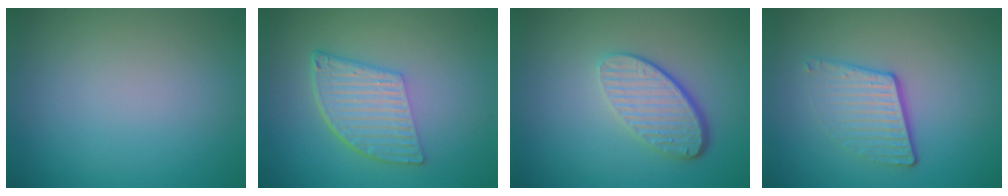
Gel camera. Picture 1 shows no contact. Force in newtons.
{"total": 5.9, "press": 3.9, "slide": 4.4}
{"total": 4.4, "press": 3.1, "slide": 3.1}
{"total": 4.0, "press": 2.7, "slide": 3.0}